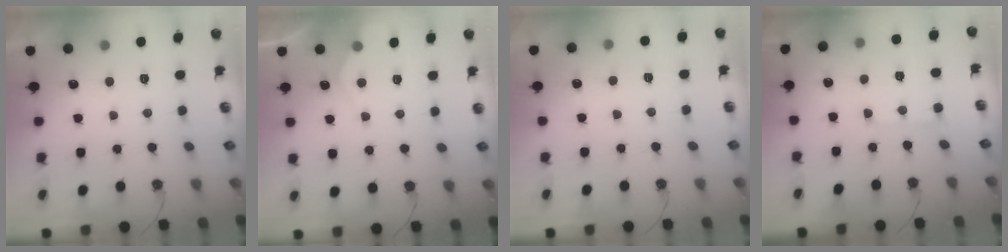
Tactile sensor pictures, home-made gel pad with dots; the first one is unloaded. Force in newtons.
{"total": 5.7, "press": 5.6, "slide": 0.6}
{"total": 3.2, "press": 3.1, "slide": 0.4}
{"total": 3.4, "press": 3.3, "slide": 0.5}